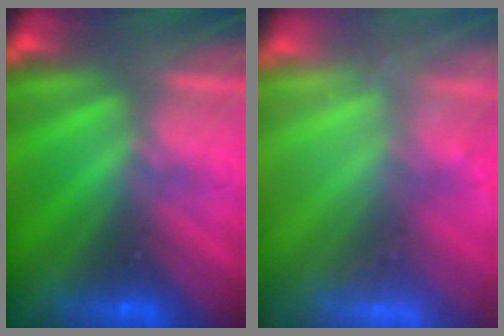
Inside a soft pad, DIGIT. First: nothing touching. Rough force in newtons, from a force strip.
{"total": 2.5}